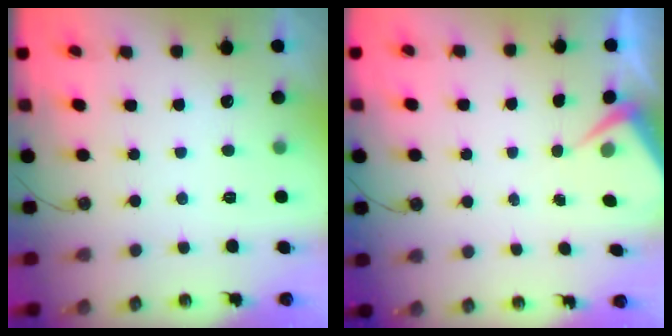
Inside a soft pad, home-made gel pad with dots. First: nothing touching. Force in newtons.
{"total": 4.2, "press": 4.2, "slide": 0.6}